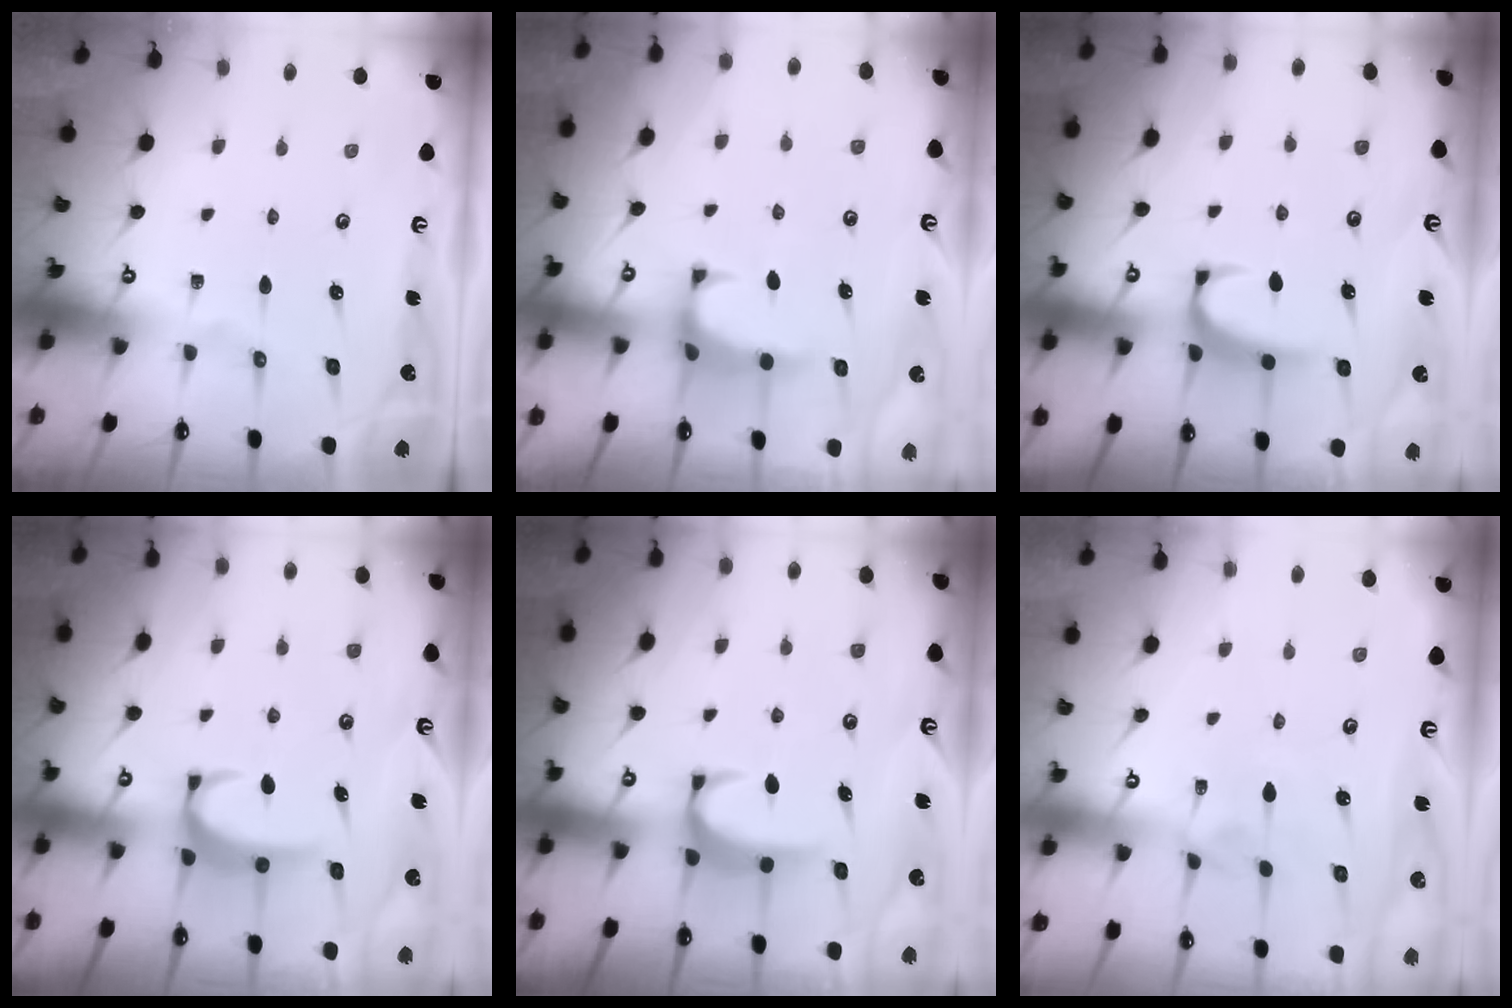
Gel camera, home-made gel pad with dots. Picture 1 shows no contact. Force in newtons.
{"total": 1.2, "press": 1.0, "slide": 0.6}
{"total": 1.2, "press": 0.9, "slide": 0.7}
{"total": 2.7, "press": 2.6, "slide": 0.5}
{"total": 2.0, "press": 2.0, "slide": 0.5}
{"total": 3.4, "press": 3.3, "slide": 0.4}